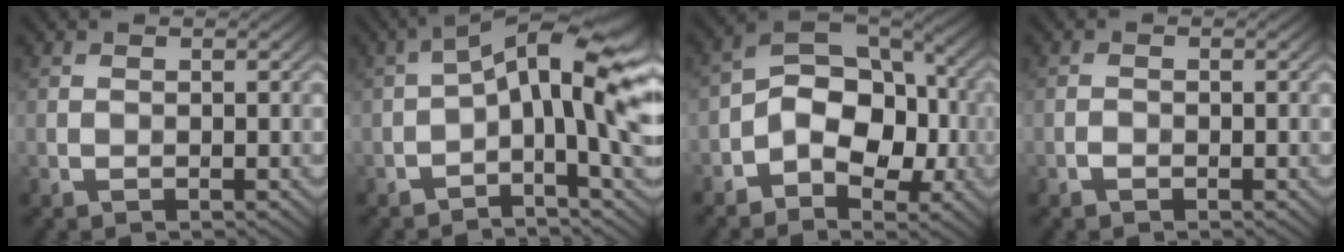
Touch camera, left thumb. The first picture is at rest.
{"total": 12.3, "force": [-0.1, 3.8, 11.7], "torque": [-0.183, 0.019, -0.017]}
{"total": 10.0, "force": [-3.0, 6.4, 7.2], "torque": [-0.115, 0.003, -0.066]}
{"total": 0.7, "force": [-0.5, 0.4, 0.3], "torque": [-0.004, -0.001, -0.010]}